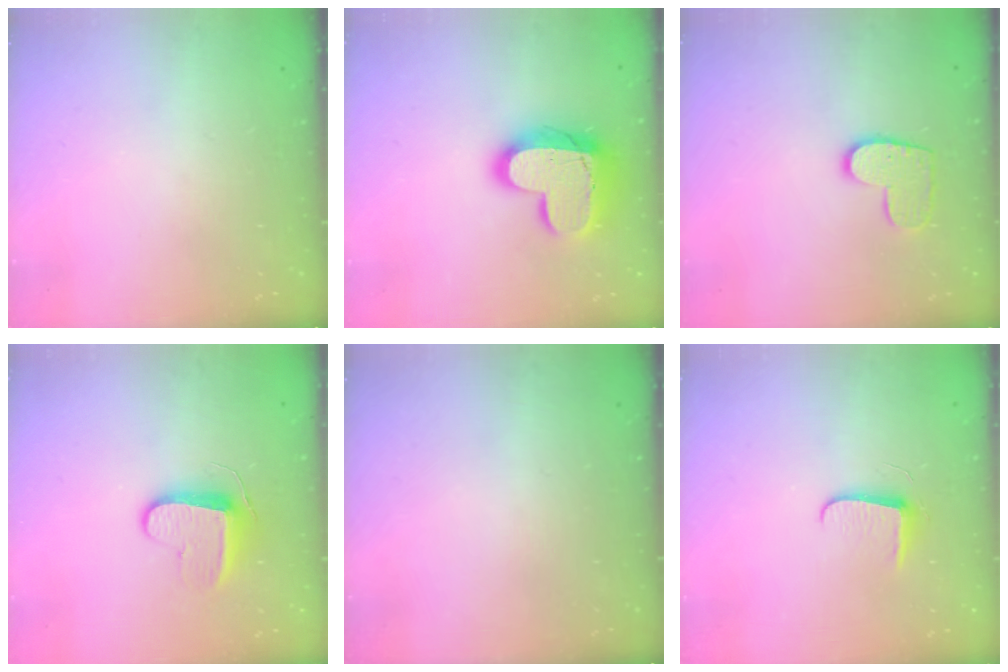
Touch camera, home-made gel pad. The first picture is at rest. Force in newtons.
{"total": 17.8, "press": 17.8, "slide": 1.5}
{"total": 9.7, "press": 9.7, "slide": 0.3}
{"total": 9.5, "press": 9.5, "slide": 0.3}
{"total": 0.0}
{"total": 6.2, "press": 6.2, "slide": 0.8}